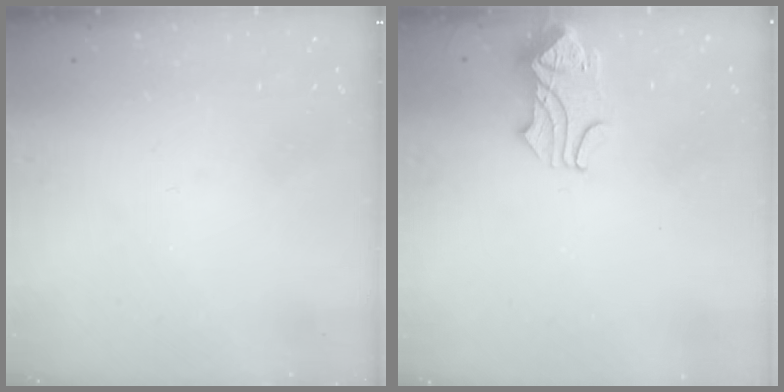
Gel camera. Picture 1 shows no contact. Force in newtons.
{"total": 0.9, "press": 0.2, "slide": 0.9}